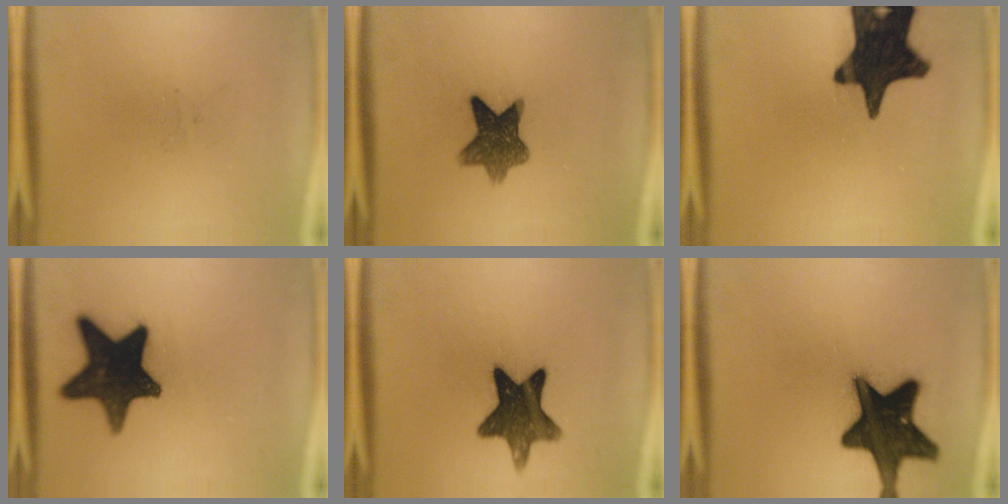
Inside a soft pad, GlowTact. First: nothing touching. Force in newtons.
{"total": 8.3}
{"total": 19.2}
{"total": 17.6}
{"total": 12.4}
{"total": 18.6}